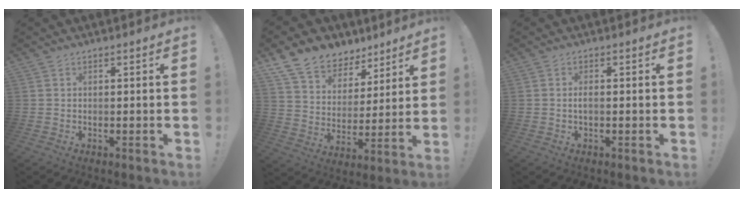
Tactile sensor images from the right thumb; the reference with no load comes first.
{"total": 12.4, "force": [9.4, 7.5, 3.0], "torque": [-0.062, -0.070, 0.178]}
{"total": 1.5, "force": [-0.4, 0.4, 1.4], "torque": [-0.029, 0.002, -0.006]}